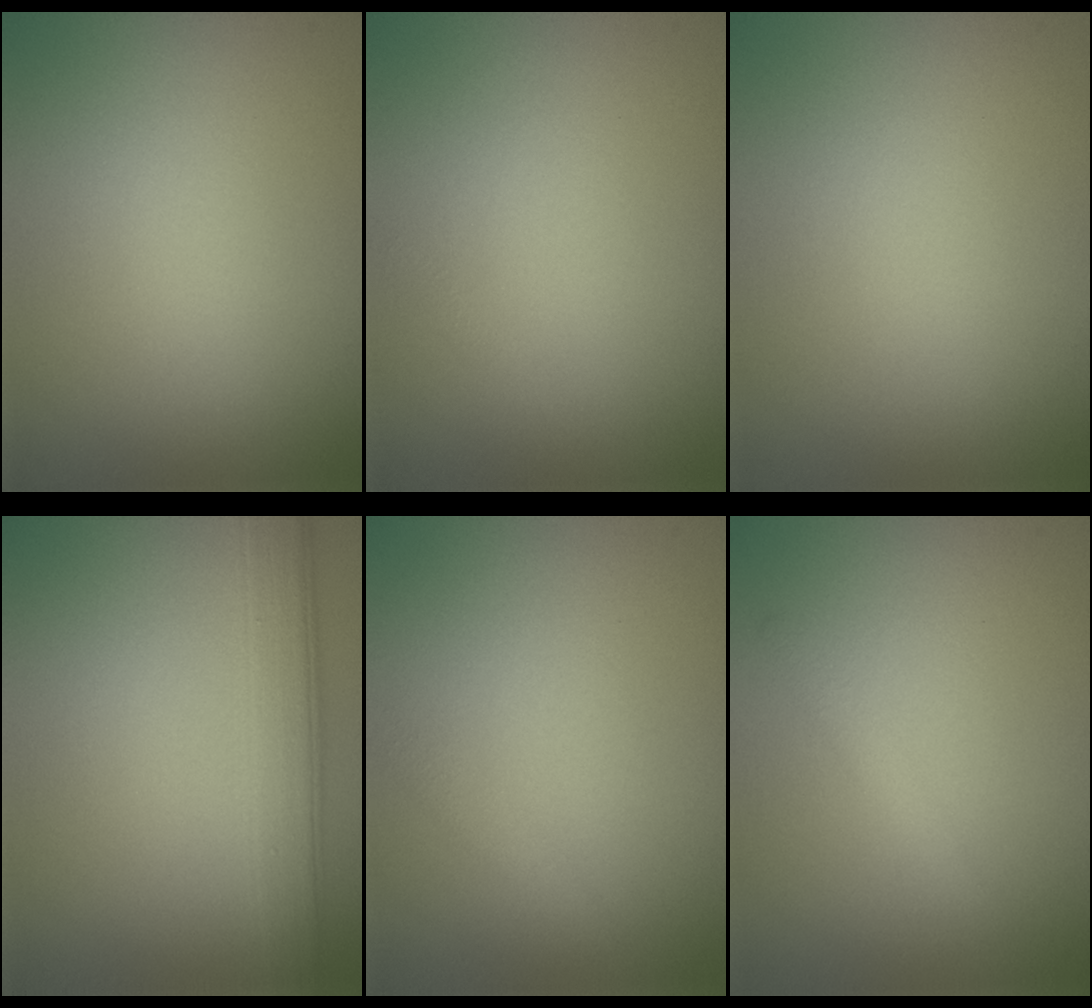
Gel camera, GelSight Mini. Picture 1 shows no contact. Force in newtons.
{"total": 0.6, "press": 0.6, "slide": 0.0}
{"total": 0.0}
{"total": 5.1, "press": 5.1, "slide": 0.1}
{"total": 1.3, "press": 1.3, "slide": 0.1}
{"total": 1.1, "press": 1.1, "slide": 0.2}